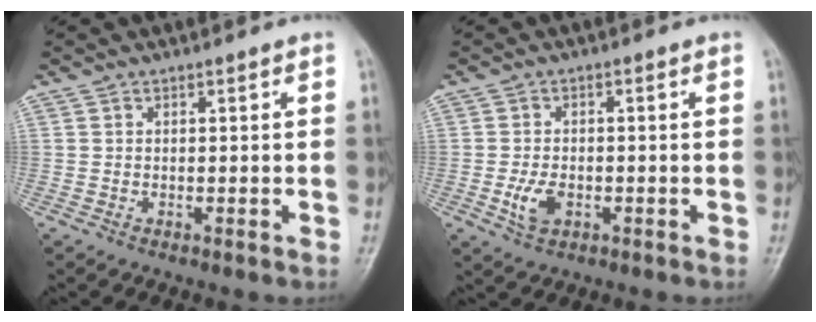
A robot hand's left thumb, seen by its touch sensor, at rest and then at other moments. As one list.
[{"total": 4.3, "force": [-1.3, 2.7, 3.1], "torque": [-0.061, 0.002, -0.020]}]